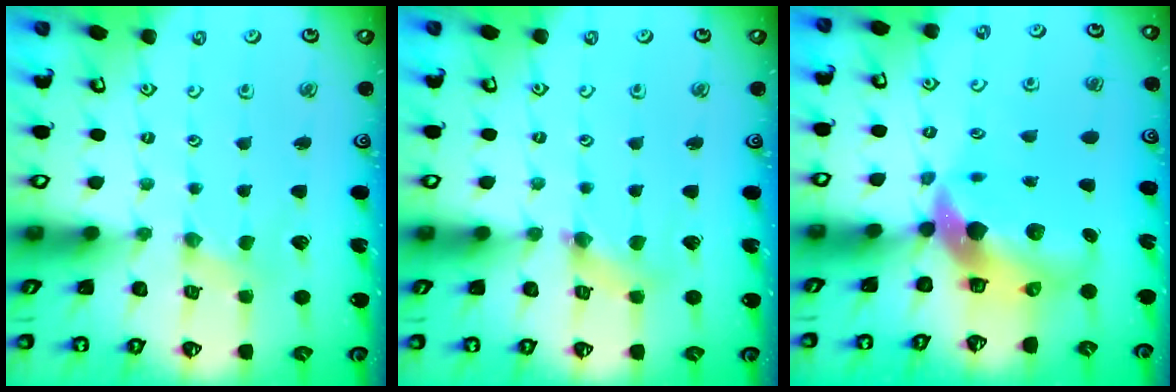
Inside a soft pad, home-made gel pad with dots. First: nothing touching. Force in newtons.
{"total": 2.0, "press": 2.0, "slide": 0.3}
{"total": 11.0, "press": 10.8, "slide": 1.6}